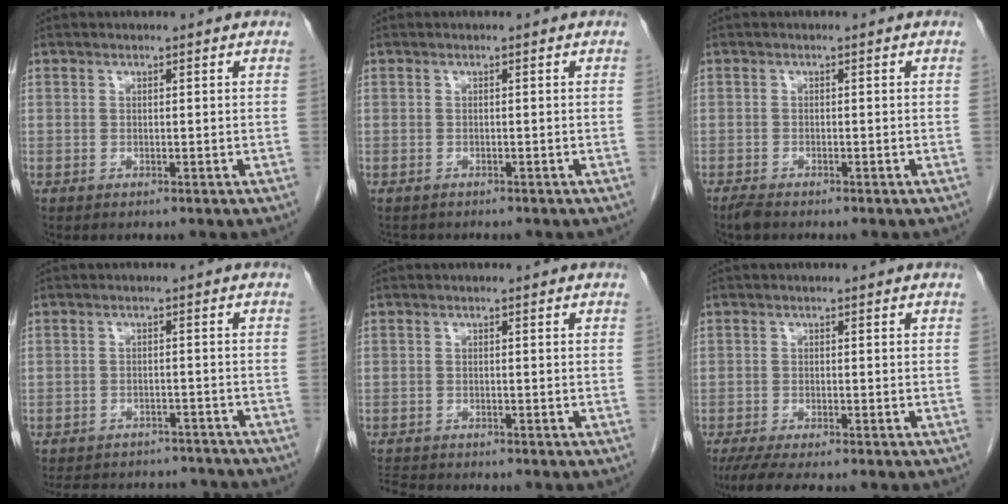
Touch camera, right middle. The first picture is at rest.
{"total": 1.8, "force": [-1.6, 0.8, 0.3], "torque": [-0.015, -0.004, -0.021]}
{"total": 1.6, "force": [-1.3, 0.3, 0.7], "torque": [-0.022, -0.004, -0.024]}
{"total": 16.1, "force": [-14.8, 4.7, 4.4], "torque": [-0.107, 0.005, -0.187]}
{"total": 4.7, "force": [-4.6, 0.4, 1.1], "torque": [-0.022, -0.015, -0.077]}
{"total": 6.7, "force": [-5.4, 0.8, 3.9], "torque": [-0.058, -0.015, -0.083]}